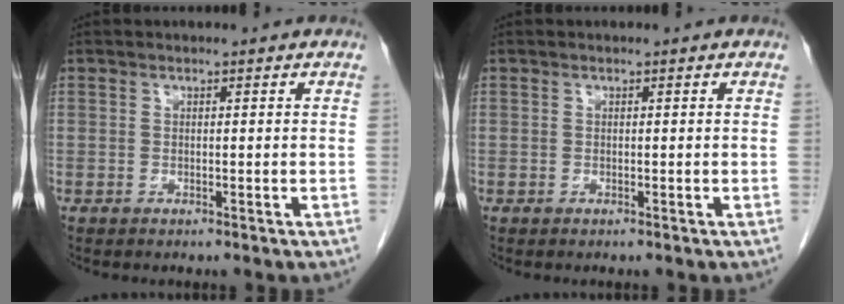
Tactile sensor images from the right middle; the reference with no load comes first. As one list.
[{"total": 0.0}]